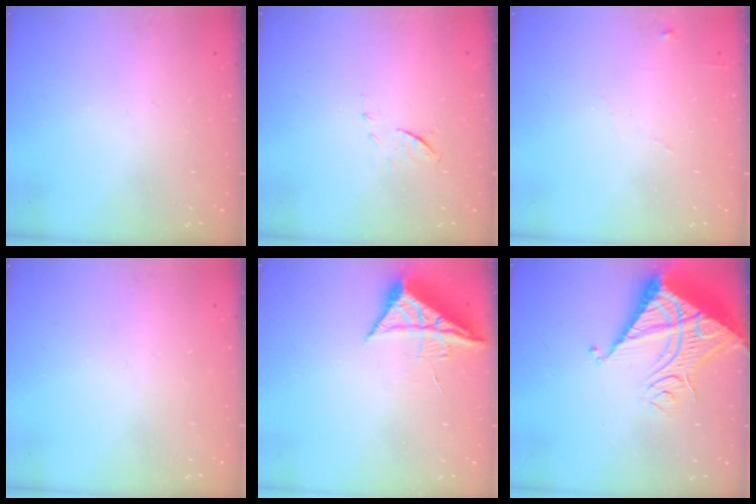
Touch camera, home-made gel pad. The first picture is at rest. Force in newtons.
{"total": 6.3, "press": 6.2, "slide": 0.6}
{"total": 4.6, "press": 4.6, "slide": 0.6}
{"total": 0.0}
{"total": 7.7, "press": 7.7, "slide": 0.4}
{"total": 13.7, "press": 13.7, "slide": 1.3}